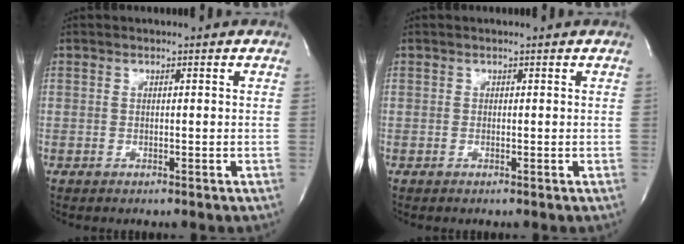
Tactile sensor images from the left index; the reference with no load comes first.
{"total": 0.0}